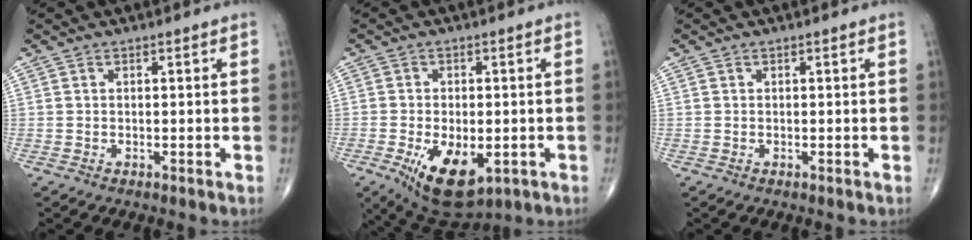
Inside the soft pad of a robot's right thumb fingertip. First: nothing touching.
{"total": 12.2, "force": [-4.1, 6.4, 9.5], "torque": [-0.148, -0.005, -0.049]}
{"total": 0.0}